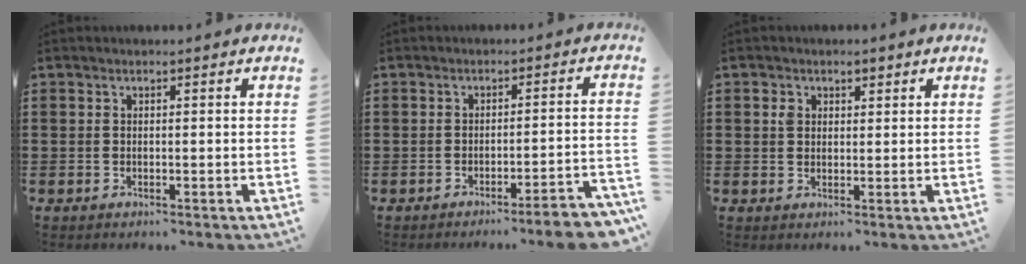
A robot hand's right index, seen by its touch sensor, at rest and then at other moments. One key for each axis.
{"total": 3.9, "fx": -3.3, "fy": -0.1, "fz": 2.2, "tx": -0.037, "ty": -0.010, "tz": -0.062}
{"total": 2.0, "fx": 0.9, "fy": 1.6, "fz": 0.8, "tx": -0.022, "ty": 0.009, "tz": 0.016}